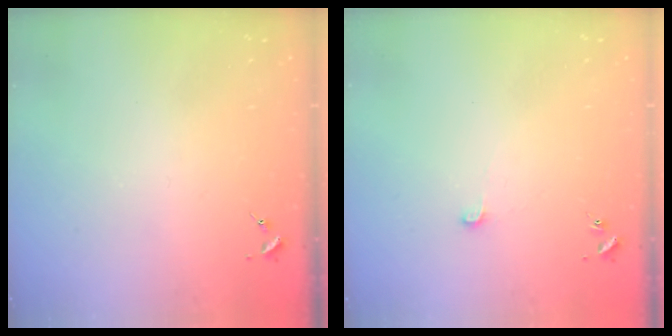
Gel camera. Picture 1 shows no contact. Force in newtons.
{"total": 3.5, "press": 3.5, "slide": 0.3}